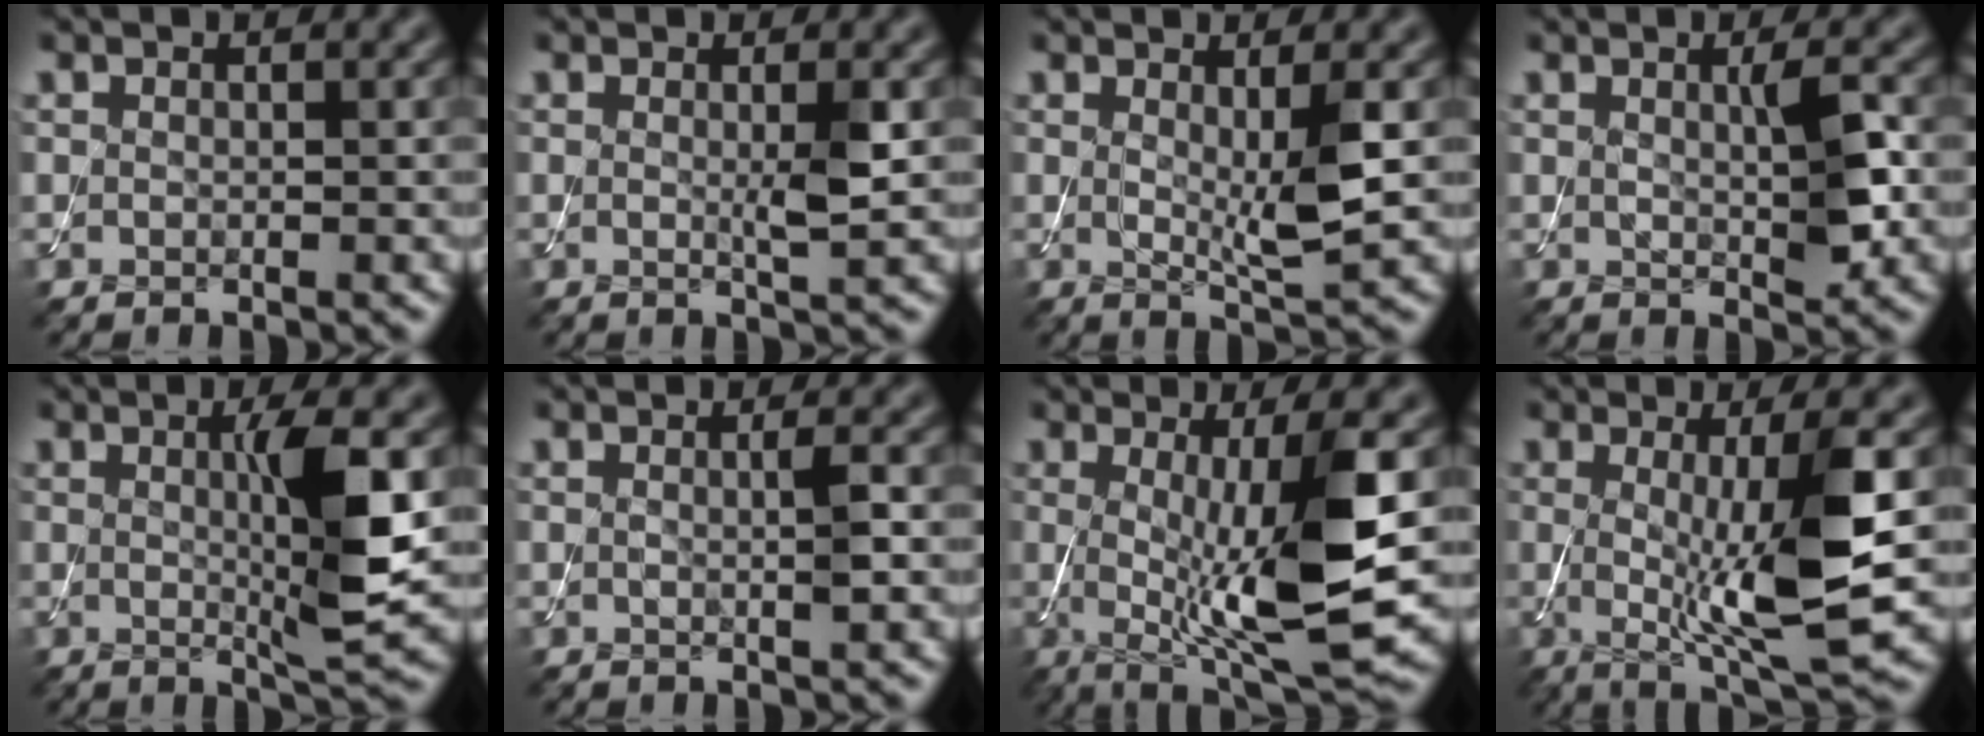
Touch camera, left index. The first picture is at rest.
{"total": 2.1, "force": [0.1, 0.2, 2.0], "torque": [-0.039, -0.004, -0.001]}
{"total": 3.5, "force": [0.4, 0.5, 3.5], "torque": [-0.060, -0.012, 0.012]}
{"total": 3.0, "force": [0.5, 0.5, 2.9], "torque": [-0.049, -0.004, 0.008]}
{"total": 6.0, "force": [0.5, 0.8, 5.9], "torque": [-0.101, -0.007, 0.010]}
{"total": 1.6, "force": [0.1, 0.2, 1.6], "torque": [-0.029, -0.002, -0.002]}
{"total": 11.0, "force": [-0.4, 2.3, 10.8], "torque": [-0.176, -0.015, 0.004]}
{"total": 9.0, "force": [-0.1, 1.7, 8.9], "torque": [-0.136, -0.016, 0.008]}